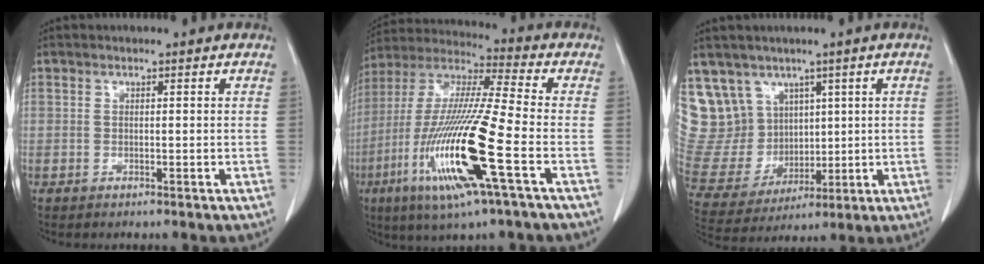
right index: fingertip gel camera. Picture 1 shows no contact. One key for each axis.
{"total": 20.1, "fx": -6.9, "fy": 0.7, "fz": 18.8, "tx": -0.409, "ty": -0.033, "tz": -0.138}
{"total": 14.0, "fx": 7.4, "fy": 11.4, "fz": 3.2, "tx": -0.092, "ty": 0.063, "tz": 0.181}